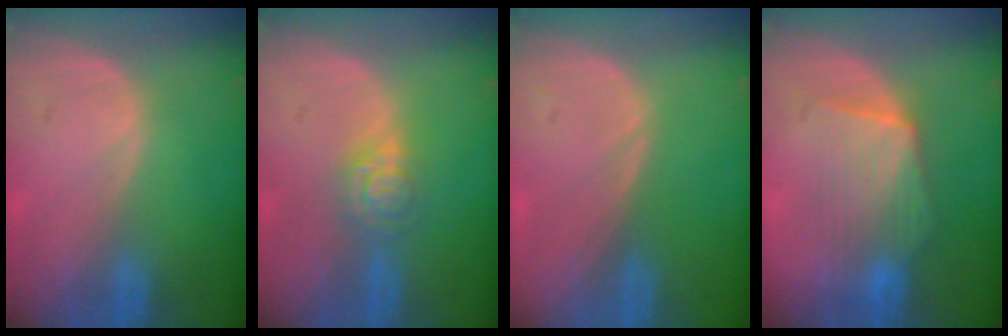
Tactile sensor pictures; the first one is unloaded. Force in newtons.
{"total": 4.6, "press": 3.9, "slide": 2.6}
{"total": 0.0}
{"total": 7.5, "press": 7.4, "slide": 1.2}